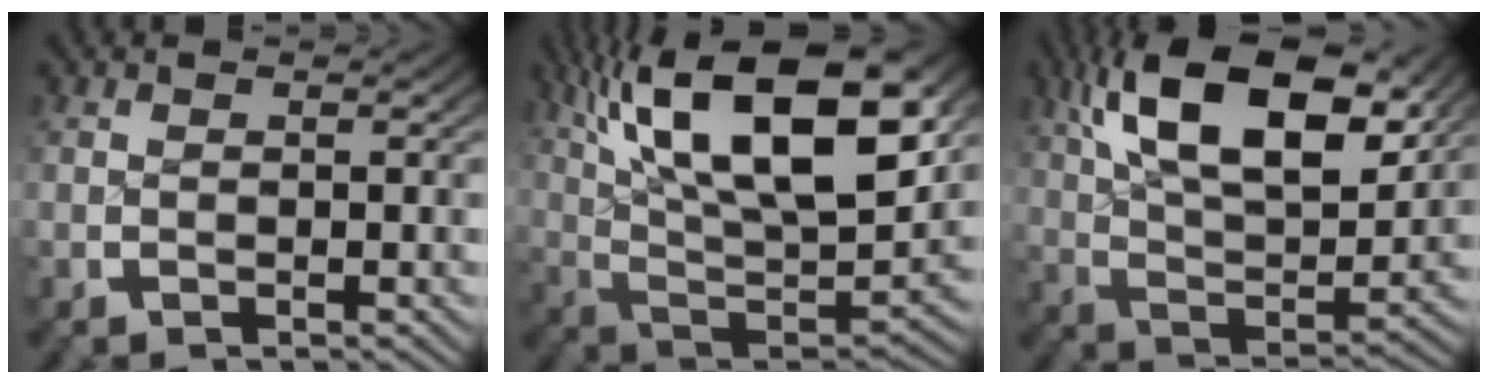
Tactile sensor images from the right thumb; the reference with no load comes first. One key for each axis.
{"total": 17.9, "fx": 3.4, "fy": 10.0, "fz": 14.5, "tx": -0.283, "ty": -0.035, "tz": 0.061}
{"total": 14.2, "fx": 3.9, "fy": 7.7, "fz": 11.2, "tx": -0.218, "ty": -0.013, "tz": 0.060}